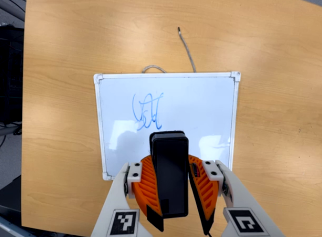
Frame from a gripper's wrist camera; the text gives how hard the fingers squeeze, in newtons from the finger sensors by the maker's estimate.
{"total": 11.9, "left": 11.2, "right": 12.6}